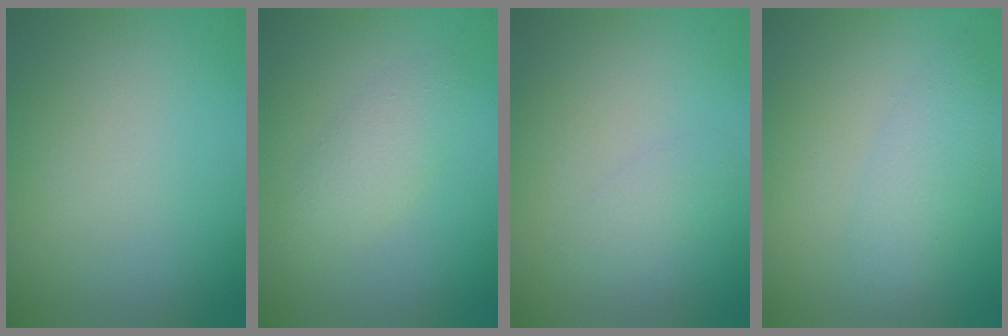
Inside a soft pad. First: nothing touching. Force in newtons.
{"total": 2.5, "press": 2.5, "slide": 0.2}
{"total": 1.5, "press": 1.5, "slide": 0.1}
{"total": 3.0, "press": 3.0, "slide": 0.0}